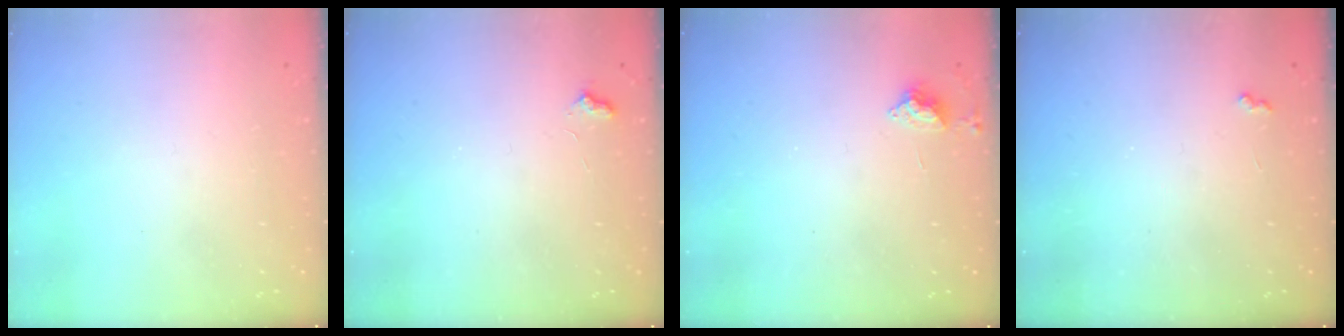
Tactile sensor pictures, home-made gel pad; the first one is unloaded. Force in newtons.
{"total": 4.4, "press": 4.4, "slide": 0.7}
{"total": 3.7, "press": 3.7, "slide": 0.5}
{"total": 3.0, "press": 3.0, "slide": 0.5}